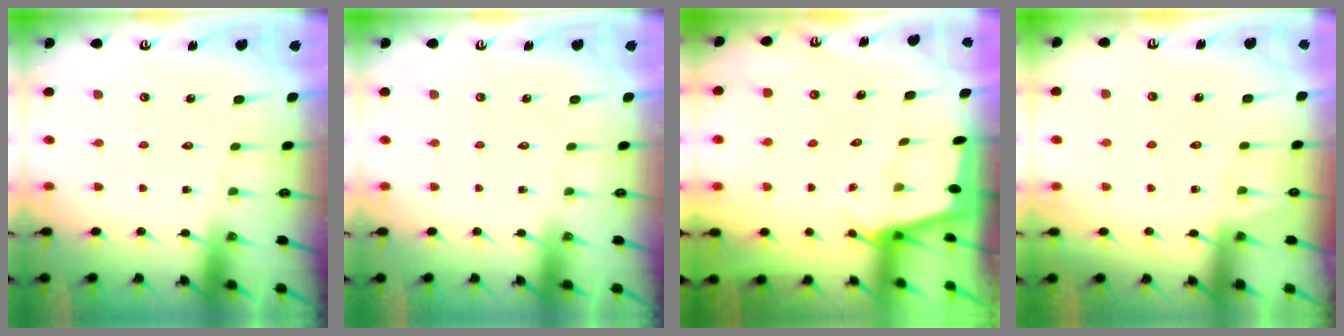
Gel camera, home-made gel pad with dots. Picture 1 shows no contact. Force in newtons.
{"total": 0.0}
{"total": 1.9, "press": 1.9, "slide": 0.1}
{"total": 3.8, "press": 3.7, "slide": 0.5}